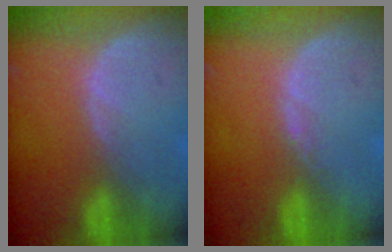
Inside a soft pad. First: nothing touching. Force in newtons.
{"total": 0.6, "press": 0.5, "slide": 0.4}